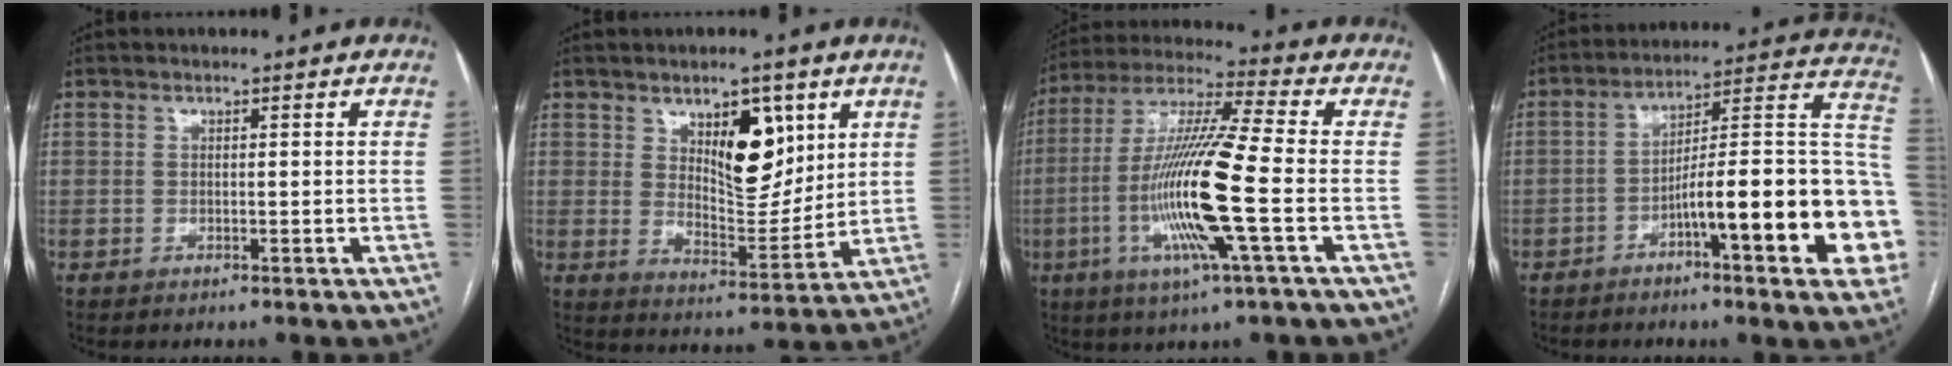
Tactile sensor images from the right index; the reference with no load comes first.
{"total": 9.8, "force": [4.2, 4.7, 7.5], "torque": [-0.113, -0.001, 0.075]}
{"total": 16.6, "force": [-3.6, -0.3, 16.2], "torque": [-0.326, -0.009, -0.078]}
{"total": 20.9, "force": [-6.6, 2.8, 19.7], "torque": [-0.198, 0.037, -0.087]}